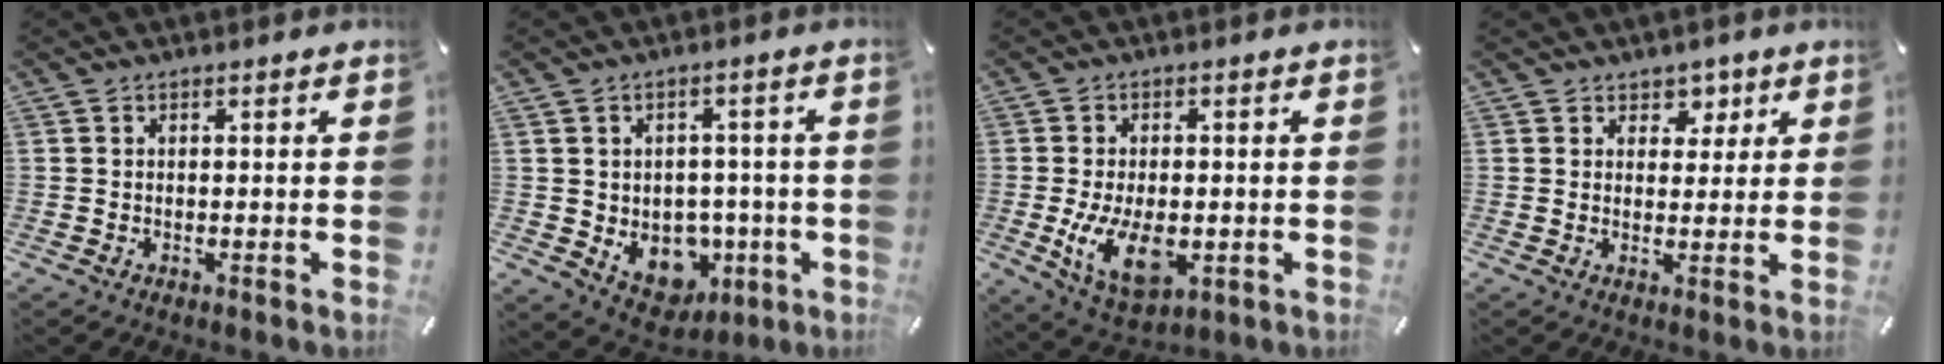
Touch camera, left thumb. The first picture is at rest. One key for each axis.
{"total": 9.1, "fx": -1.2, "fy": 8.2, "fz": 3.8, "tx": -0.054, "ty": -0.013, "tz": -0.010}
{"total": 11.7, "fx": -2.0, "fy": 6.8, "fz": 9.2, "tx": -0.183, "ty": -0.012, "tz": -0.031}
{"total": 2.9, "fx": 1.3, "fy": 2.4, "fz": 0.7, "tx": 0.013, "ty": -0.006, "tz": 0.015}